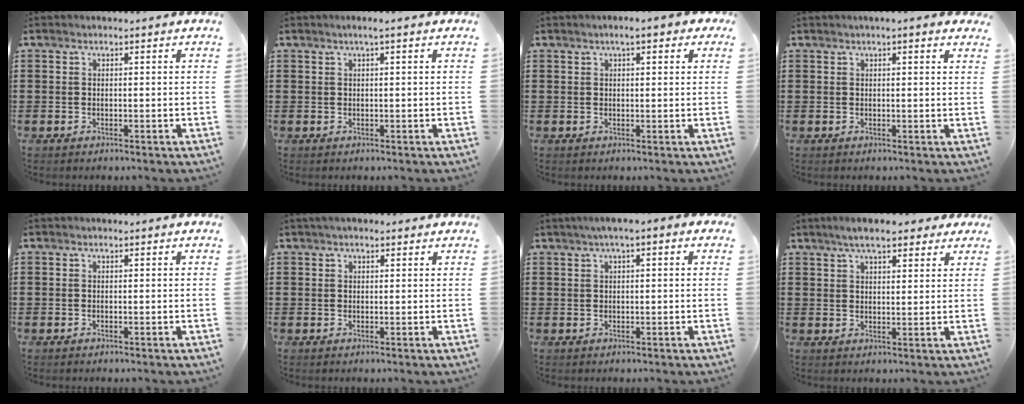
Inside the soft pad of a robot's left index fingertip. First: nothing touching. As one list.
[{"total": 1.0, "force": [0.3, 0.0, 1.0], "torque": [-0.016, -0.001, 0.005]}, {"total": 2.8, "force": [1.4, 0.6, 2.4], "torque": [-0.049, 0.004, 0.023]}, {"total": 1.4, "force": [0.9, 0.0, 1.0], "torque": [-0.021, 0.001, 0.015]}, {"total": 0.0}, {"total": 1.3, "force": [0.9, 0.6, 0.8], "torque": [-0.017, 0.005, 0.016]}, {"total": 1.8, "force": [0.3, 0.2, 1.8], "torque": [-0.033, 0.002, 0.004]}, {"total": 6.2, "force": [4.7, 1.8, 3.6], "torque": [-0.080, 0.004, 0.086]}]